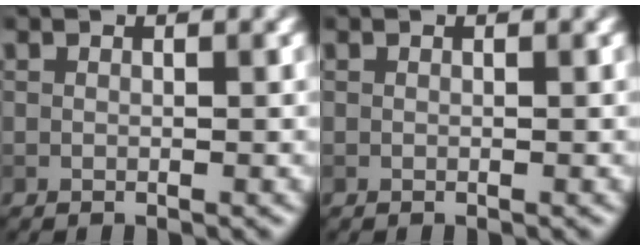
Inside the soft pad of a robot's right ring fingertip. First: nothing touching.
{"total": 0.0}